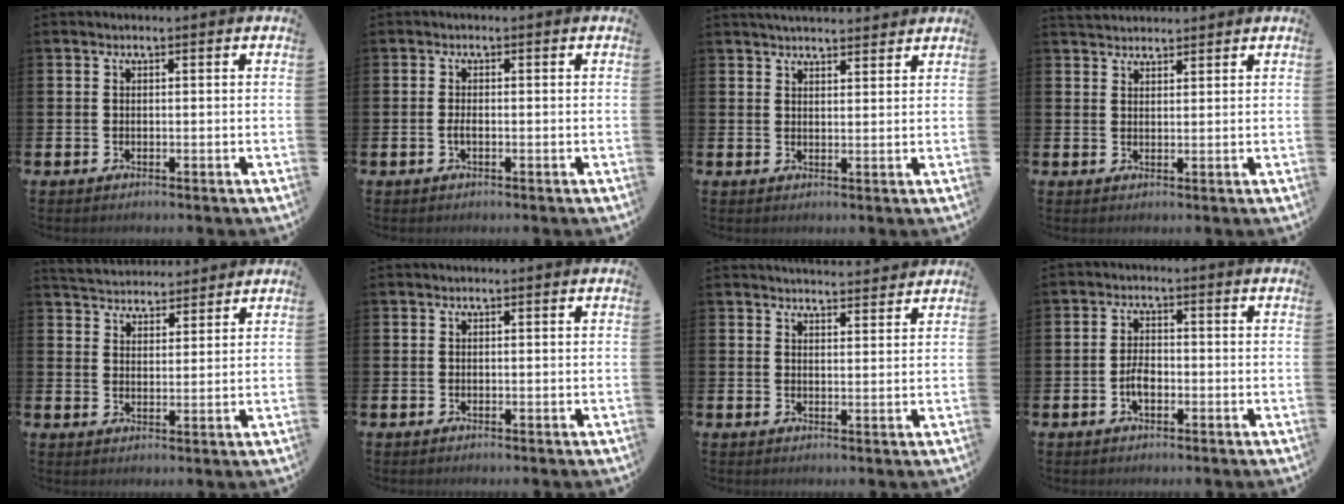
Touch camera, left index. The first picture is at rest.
{"total": 1.1, "force": [-0.4, 0.4, 1.0], "torque": [-0.022, 0.001, -0.006]}
{"total": 3.3, "force": [3.3, 0.4, 0.4], "torque": [-0.012, -0.014, 0.060]}
{"total": 2.6, "force": [2.5, 0.6, 0.0], "torque": [0.004, -0.011, 0.045]}
{"total": 4.4, "force": [4.3, 0.9, -0.3], "torque": [-0.017, -0.022, 0.080]}
{"total": 0.0}
{"total": 3.4, "force": [3.4, 0.2, 0.1], "torque": [-0.008, -0.020, 0.061]}
{"total": 2.8, "force": [-0.9, 1.5, 2.2], "torque": [-0.036, 0.003, -0.019]}